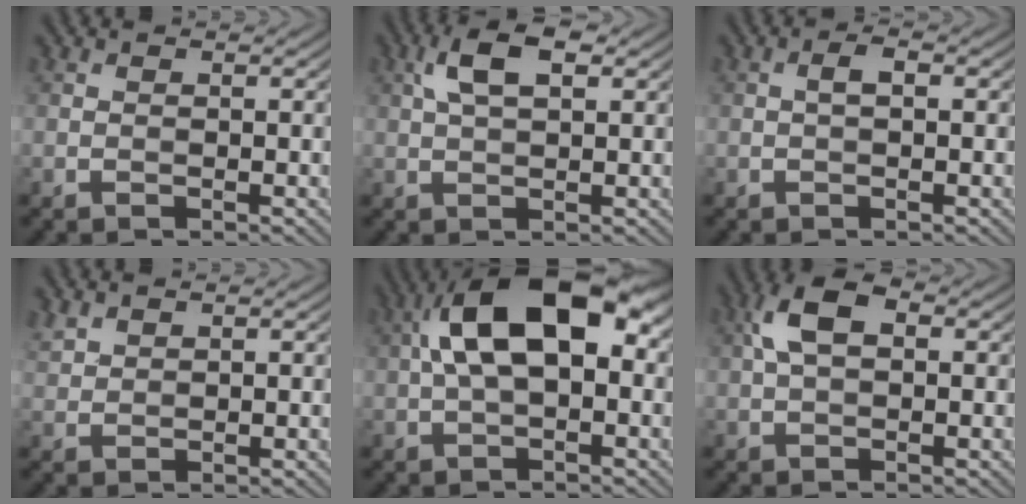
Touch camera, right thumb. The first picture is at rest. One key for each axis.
{"total": 5.2, "fx": 1.9, "fy": 2.3, "fz": 4.3, "tx": -0.093, "ty": 0.010, "tz": 0.032}
{"total": 1.3, "fx": 0.0, "fy": 0.4, "fz": 1.2, "tx": -0.024, "ty": 0.007, "tz": -0.002}
{"total": 1.7, "fx": 1.3, "fy": 0.9, "fz": 0.6, "tx": -0.020, "ty": 0.003, "tz": 0.034}
{"total": 12.4, "fx": 2.0, "fy": 6.2, "fz": 10.5, "tx": -0.188, "ty": 0.024, "tz": 0.029}
{"total": 5.4, "fx": 1.2, "fy": 3.0, "fz": 4.3, "tx": -0.096, "ty": 0.013, "tz": 0.018}